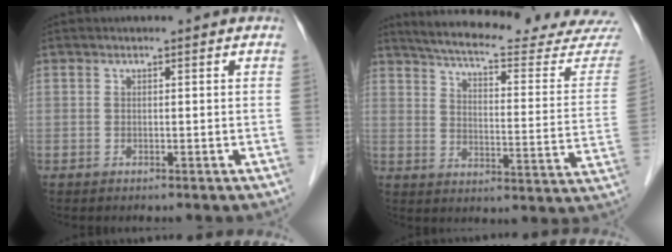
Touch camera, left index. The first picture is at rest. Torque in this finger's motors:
{"motor_torque": [0.93, -1.21, 0.17, 0.03]}